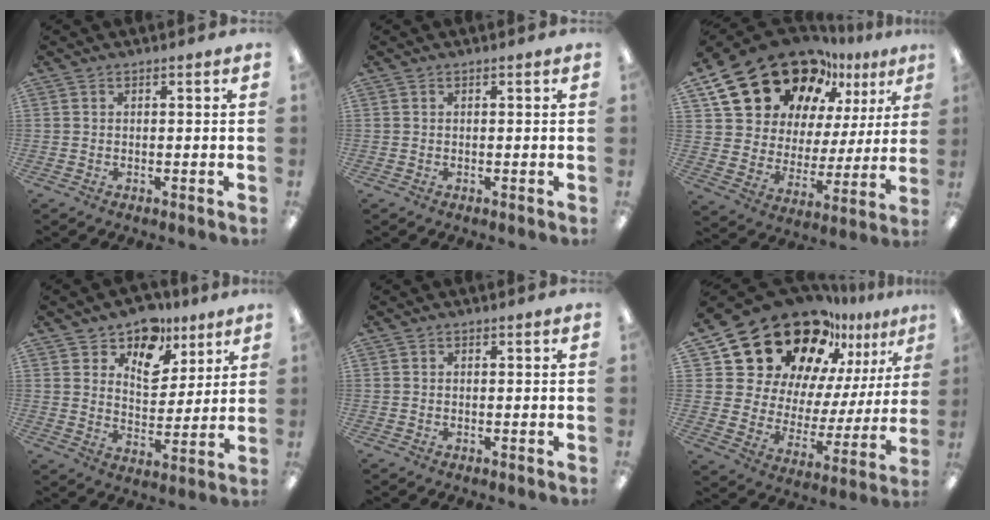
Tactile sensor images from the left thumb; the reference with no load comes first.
{"total": 0.0}
{"total": 23.1, "force": [16.7, 12.0, 10.5], "torque": [-0.195, -0.105, 0.307]}
{"total": 11.9, "force": [8.4, 7.4, 4.1], "torque": [-0.071, -0.051, 0.157]}
{"total": 0.0}
{"total": 23.9, "force": [19.4, 11.3, 8.2], "torque": [-0.148, -0.146, 0.358]}